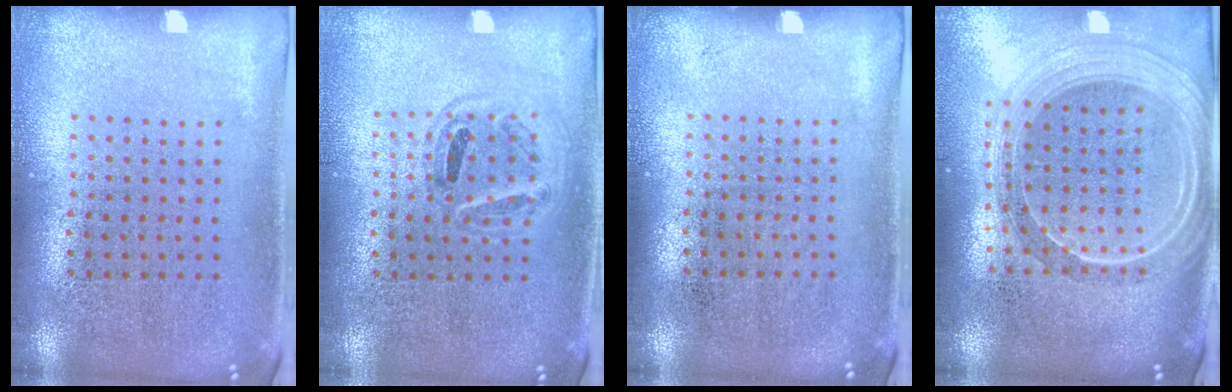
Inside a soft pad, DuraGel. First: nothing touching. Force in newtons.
{"total": 0.9, "press": 0.8, "slide": 0.3}
{"total": 0.0}
{"total": 2.3, "press": 2.0, "slide": 1.1}